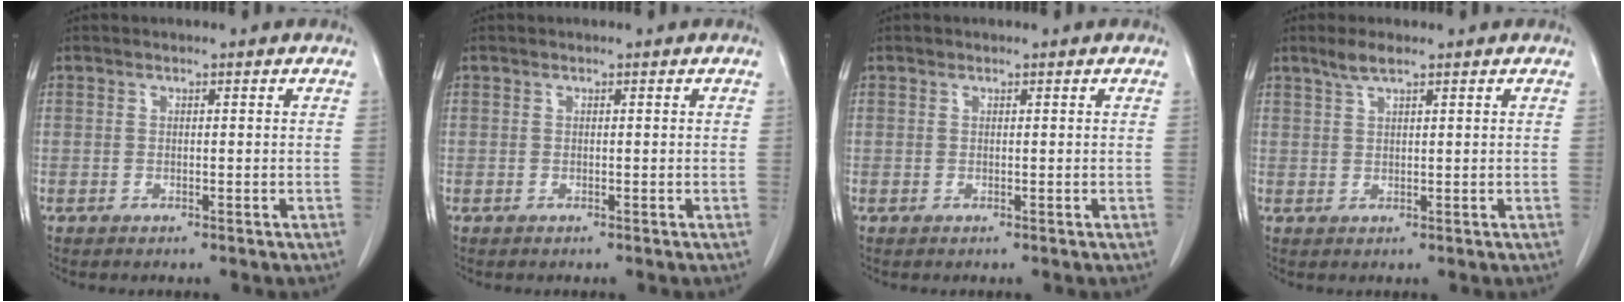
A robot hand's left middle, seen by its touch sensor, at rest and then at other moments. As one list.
[{"total": 0.0}, {"total": 0.0}, {"total": 2.4, "force": [1.8, 0.2, 1.6], "torque": [-0.038, 0.003, 0.038]}]